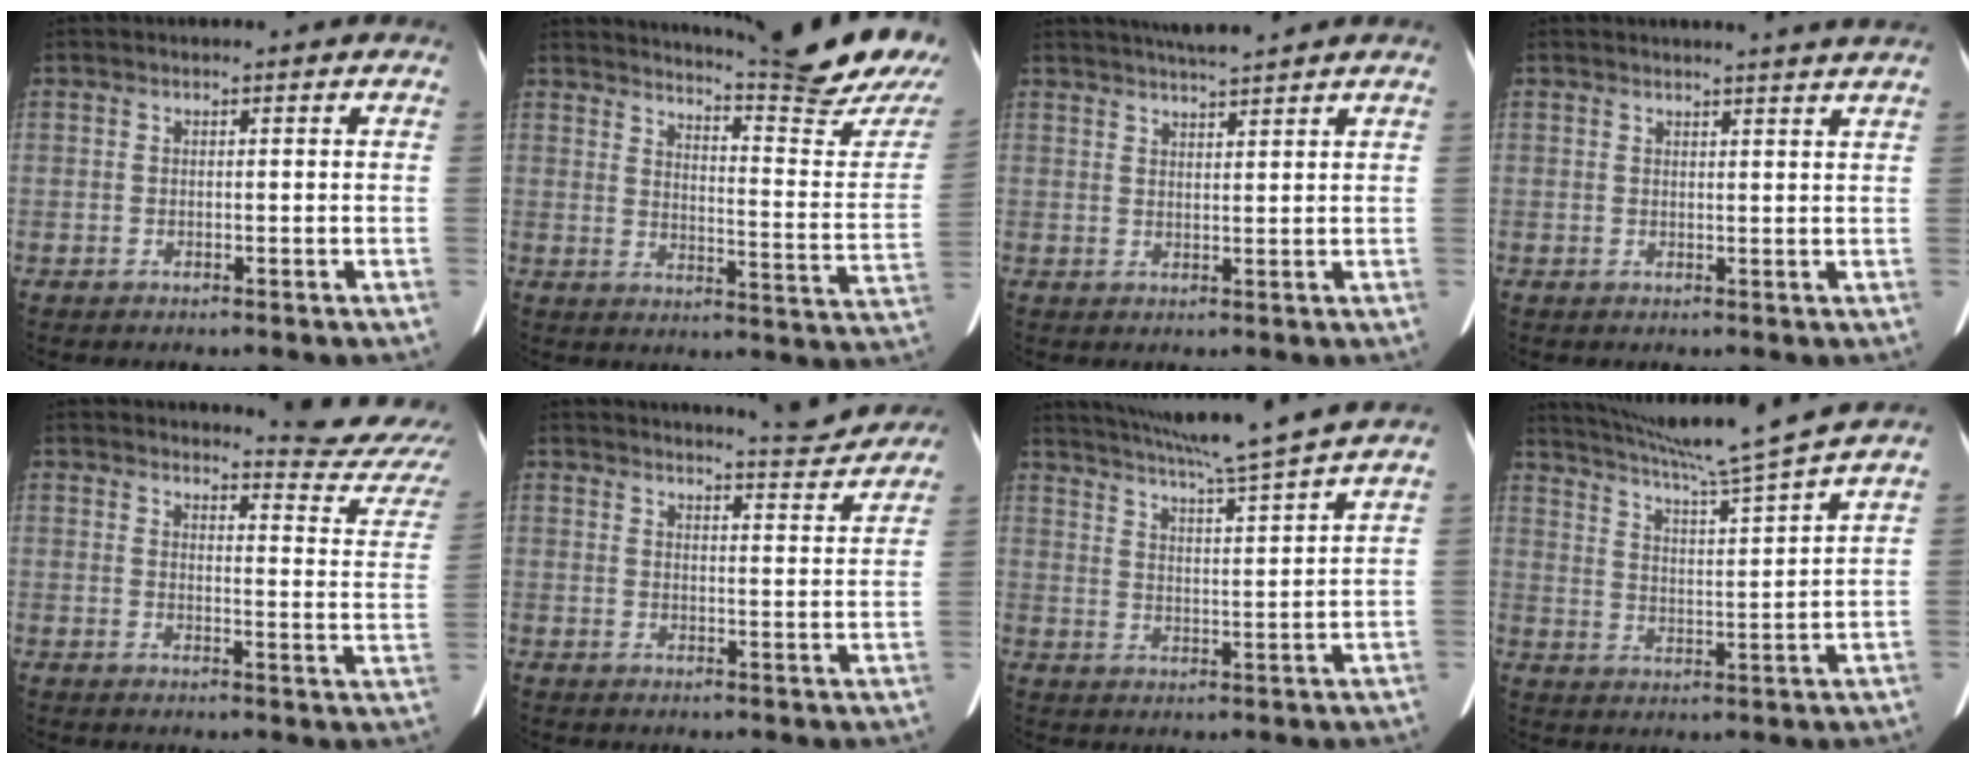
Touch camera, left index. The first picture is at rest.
{"total": 19.3, "force": [17.7, -1.5, 7.6], "torque": [-0.119, -0.109, 0.217]}
{"total": 5.9, "force": [5.4, -0.7, 2.4], "torque": [-0.043, 0.015, 0.086]}
{"total": 5.0, "force": [4.6, -0.8, 1.8], "torque": [-0.021, 0.001, 0.040]}
{"total": 11.7, "force": [11.6, -0.8, 1.3], "torque": [-0.009, -0.100, 0.114]}
{"total": 7.7, "force": [7.6, 0.0, 1.3], "torque": [-0.026, -0.016, 0.090]}
{"total": 13.9, "force": [12.2, -2.1, 6.4], "torque": [-0.111, -0.014, 0.180]}
{"total": 14.1, "force": [12.4, -2.9, 6.1], "torque": [-0.109, -0.024, 0.194]}